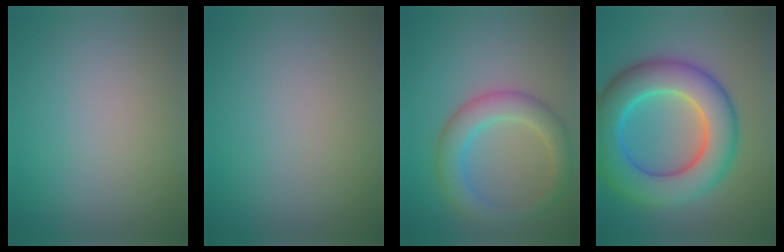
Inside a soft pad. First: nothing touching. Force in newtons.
{"total": 0.0}
{"total": 4.4, "press": 4.4, "slide": 0.3}
{"total": 9.9, "press": 9.9, "slide": 0.3}